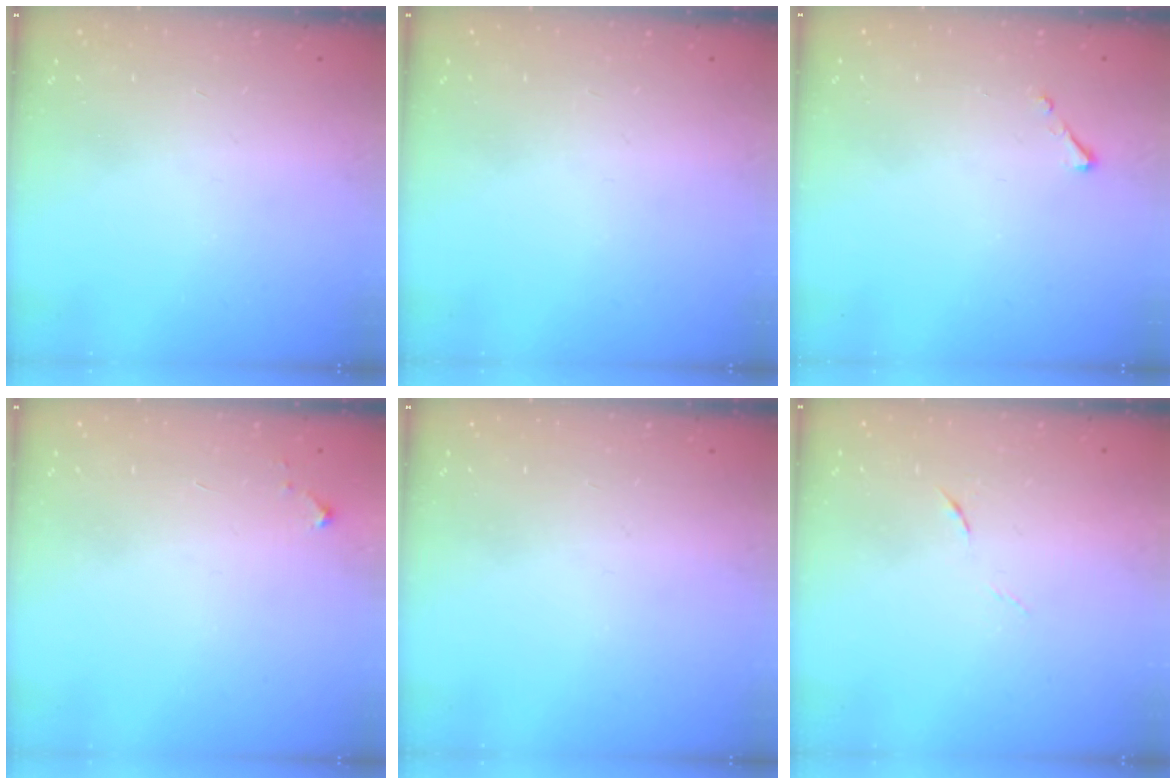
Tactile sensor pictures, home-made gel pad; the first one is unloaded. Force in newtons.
{"total": 0.0}
{"total": 2.5, "press": 2.5, "slide": 0.3}
{"total": 2.6, "press": 2.6, "slide": 0.4}
{"total": 0.0}
{"total": 4.4, "press": 4.2, "slide": 1.3}